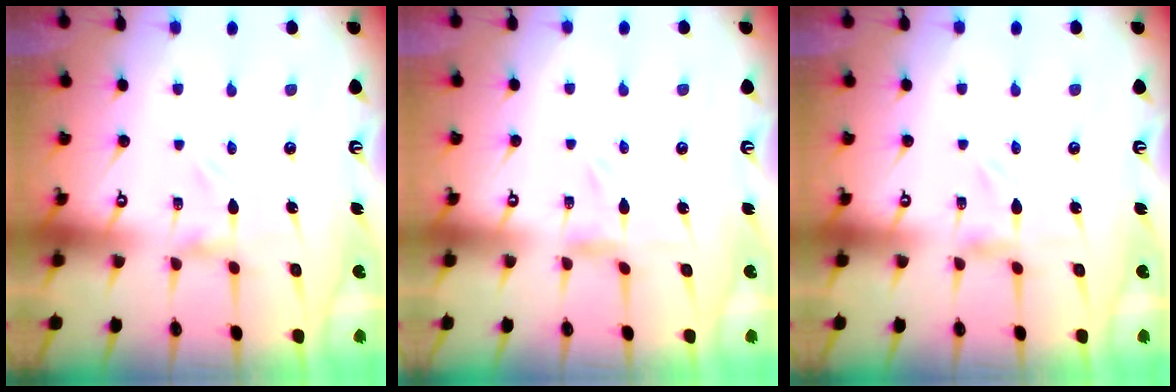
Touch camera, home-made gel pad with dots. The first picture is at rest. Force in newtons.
{"total": 0.0}
{"total": 0.0}